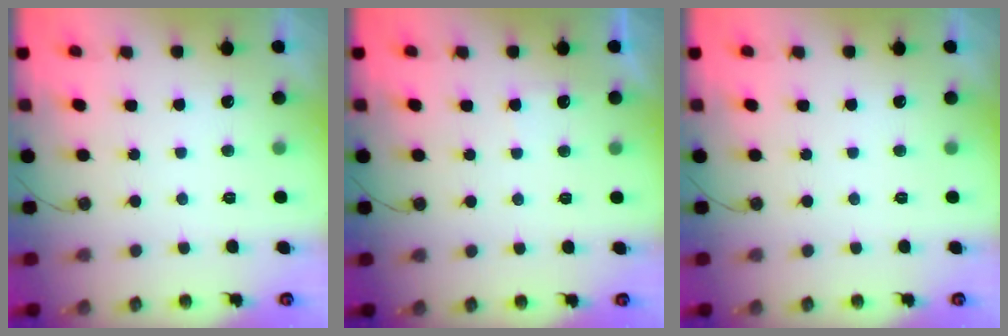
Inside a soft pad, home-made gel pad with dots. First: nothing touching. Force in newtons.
{"total": 2.2, "press": 2.2, "slide": 0.3}
{"total": 0.0}